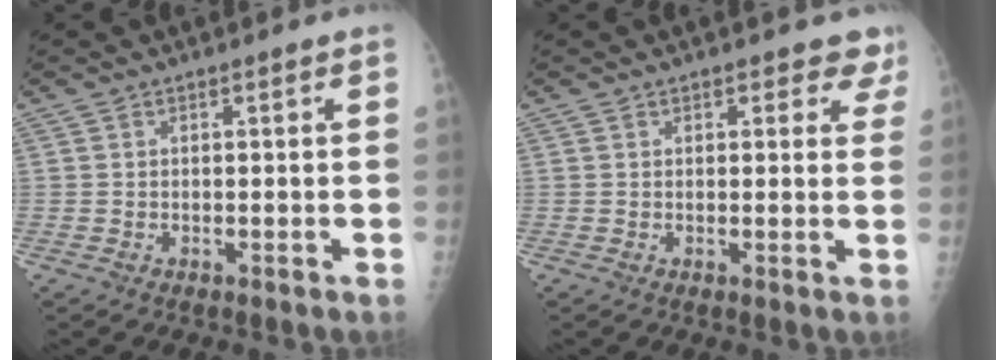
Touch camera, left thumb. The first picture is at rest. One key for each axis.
{"total": 3.9, "fx": 2.7, "fy": 2.2, "fz": 1.7, "tx": 0.019, "ty": -0.008, "tz": 0.023}